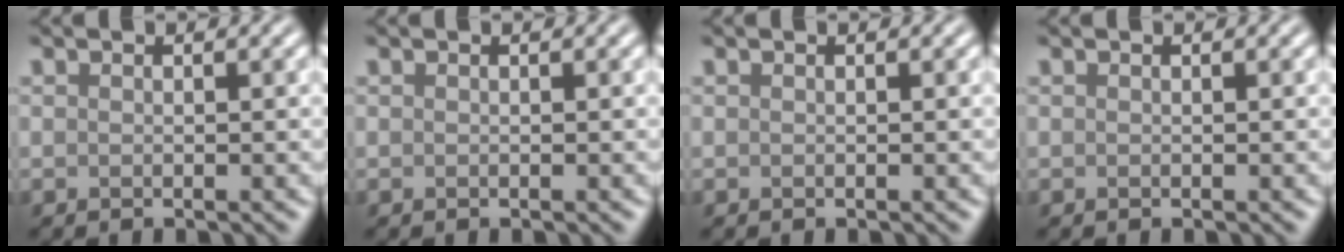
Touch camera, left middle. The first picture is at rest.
{"total": 0.0}
{"total": 0.0}
{"total": 0.0}